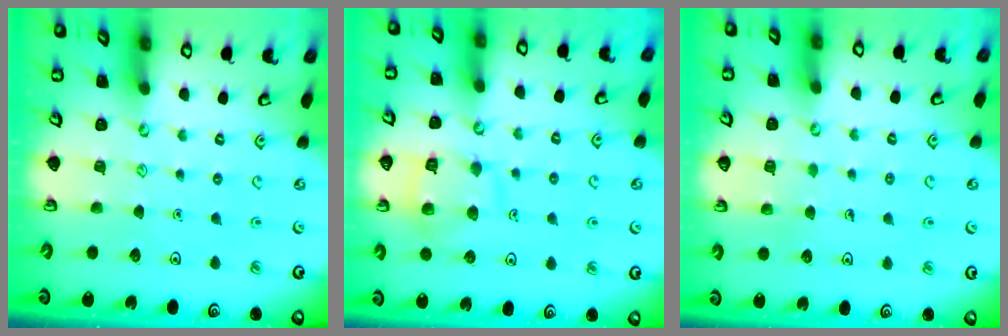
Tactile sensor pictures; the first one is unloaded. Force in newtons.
{"total": 12.3, "press": 12.2, "slide": 1.4}
{"total": 3.2, "press": 3.2, "slide": 0.2}